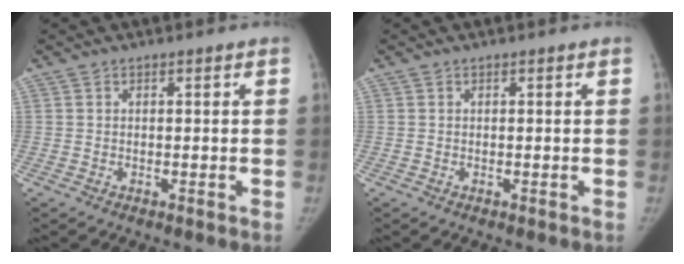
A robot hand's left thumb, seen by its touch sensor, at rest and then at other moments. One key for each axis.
{"total": 0.0}